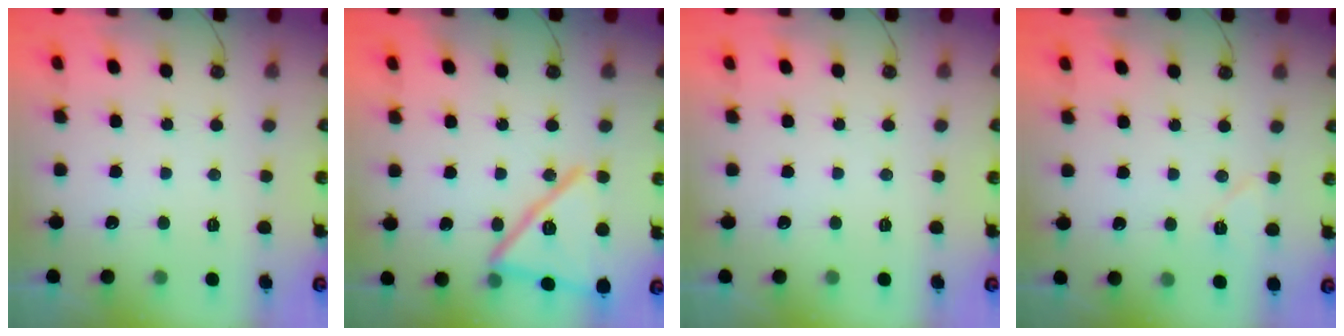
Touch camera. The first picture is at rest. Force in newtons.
{"total": 19.4, "press": 16.5, "slide": 10.3}
{"total": 0.0}
{"total": 6.3, "press": 6.3, "slide": 0.7}